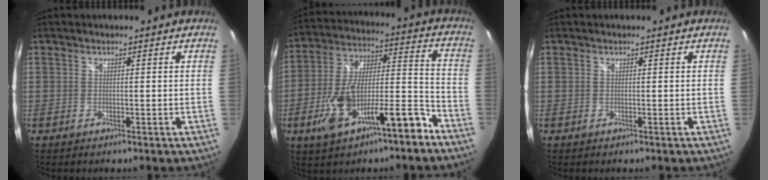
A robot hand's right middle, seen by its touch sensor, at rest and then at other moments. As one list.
[{"total": 17.7, "force": [-10.3, 5.3, 13.5], "torque": [-0.237, 0.003, -0.166]}, {"total": 0.0}]